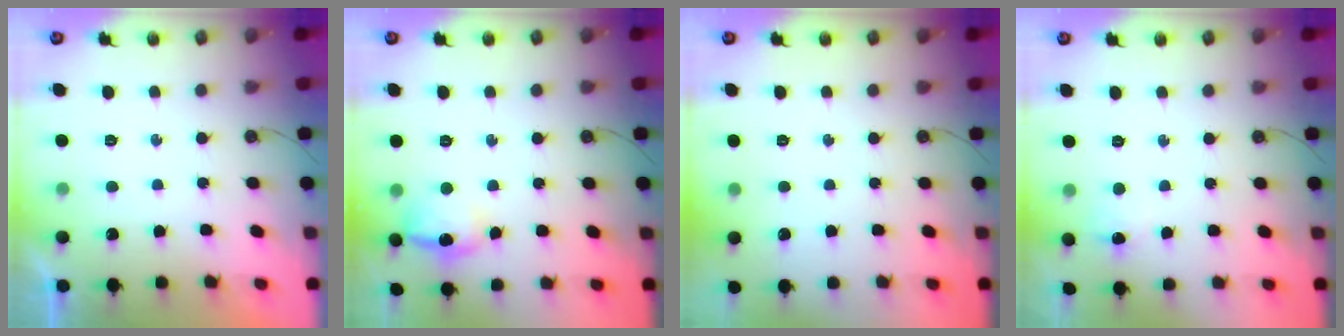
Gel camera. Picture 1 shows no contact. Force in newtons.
{"total": 12.0, "press": 12.0, "slide": 0.8}
{"total": 0.0}
{"total": 3.9, "press": 3.9, "slide": 0.3}